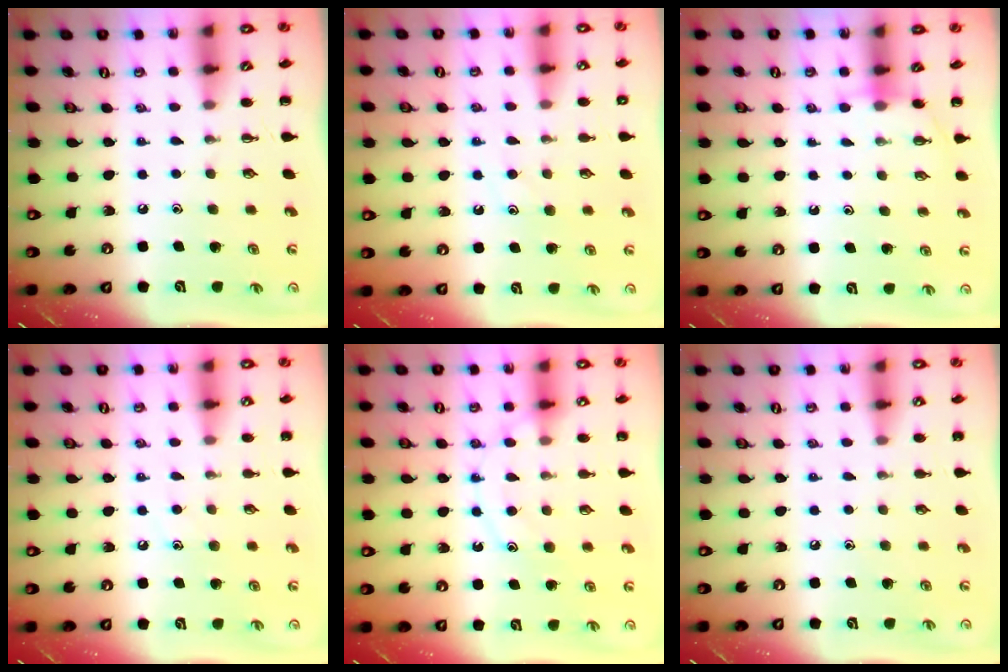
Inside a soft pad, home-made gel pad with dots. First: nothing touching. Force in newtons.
{"total": 8.6, "press": 8.5, "slide": 0.9}
{"total": 4.3, "press": 4.1, "slide": 1.2}
{"total": 6.5, "press": 6.3, "slide": 1.2}
{"total": 12.8, "press": 12.7, "slide": 1.0}
{"total": 6.2, "press": 5.9, "slide": 1.9}